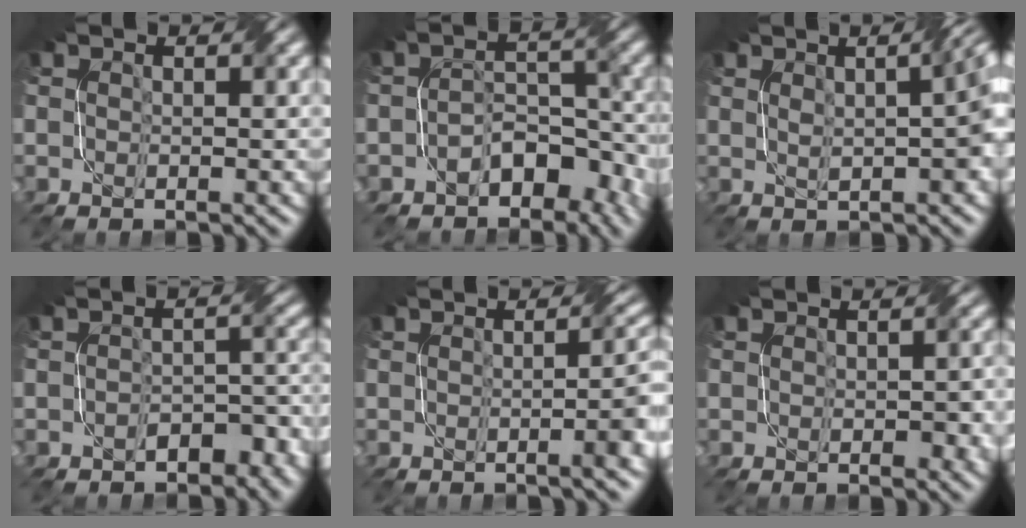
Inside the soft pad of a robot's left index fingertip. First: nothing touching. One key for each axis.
{"total": 5.0, "fx": -2.8, "fy": 2.9, "fz": 3.0, "tx": -0.032, "ty": 0.003, "tz": -0.046}
{"total": 5.7, "fx": 1.0, "fy": 1.9, "fz": 5.3, "tx": -0.049, "ty": 0.017, "tz": 0.011}
{"total": 4.0, "fx": -2.3, "fy": 2.1, "fz": 2.5, "tx": -0.031, "ty": 0.003, "tz": -0.033}
{"total": 4.6, "fx": -0.7, "fy": 1.3, "fz": 4.3, "tx": -0.039, "ty": 0.006, "tz": -0.010}
{"total": 2.1, "fx": -0.2, "fy": 1.0, "fz": 1.9, "tx": -0.026, "ty": -0.002, "tz": 0.002}